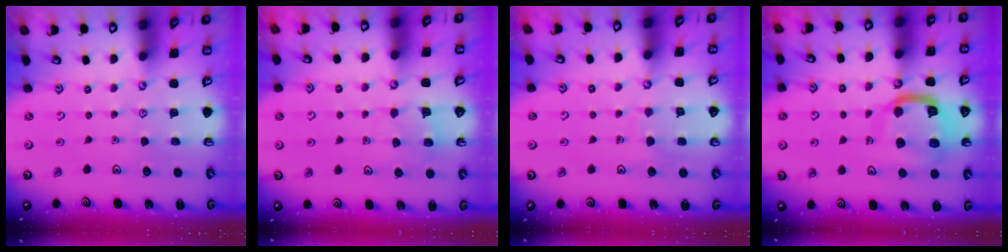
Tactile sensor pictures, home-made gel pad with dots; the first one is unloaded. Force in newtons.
{"total": 4.7, "press": 4.7, "slide": 0.3}
{"total": 4.9, "press": 4.9, "slide": 0.3}
{"total": 12.5, "press": 12.5, "slide": 1.1}